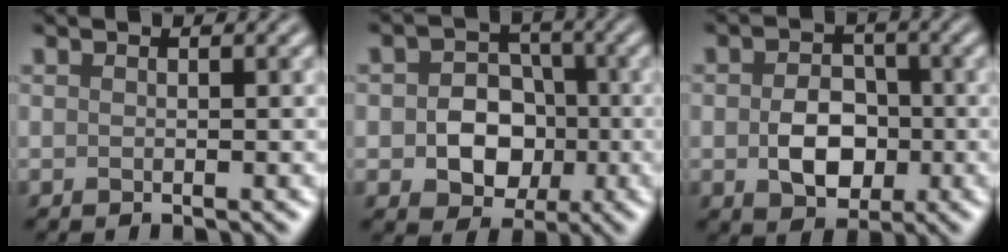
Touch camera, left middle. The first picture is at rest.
{"total": 6.0, "force": [-0.9, 4.9, 3.4], "torque": [-0.026, -0.005, -0.029]}
{"total": 4.8, "force": [-0.8, 3.5, 3.2], "torque": [-0.054, -0.004, -0.014]}